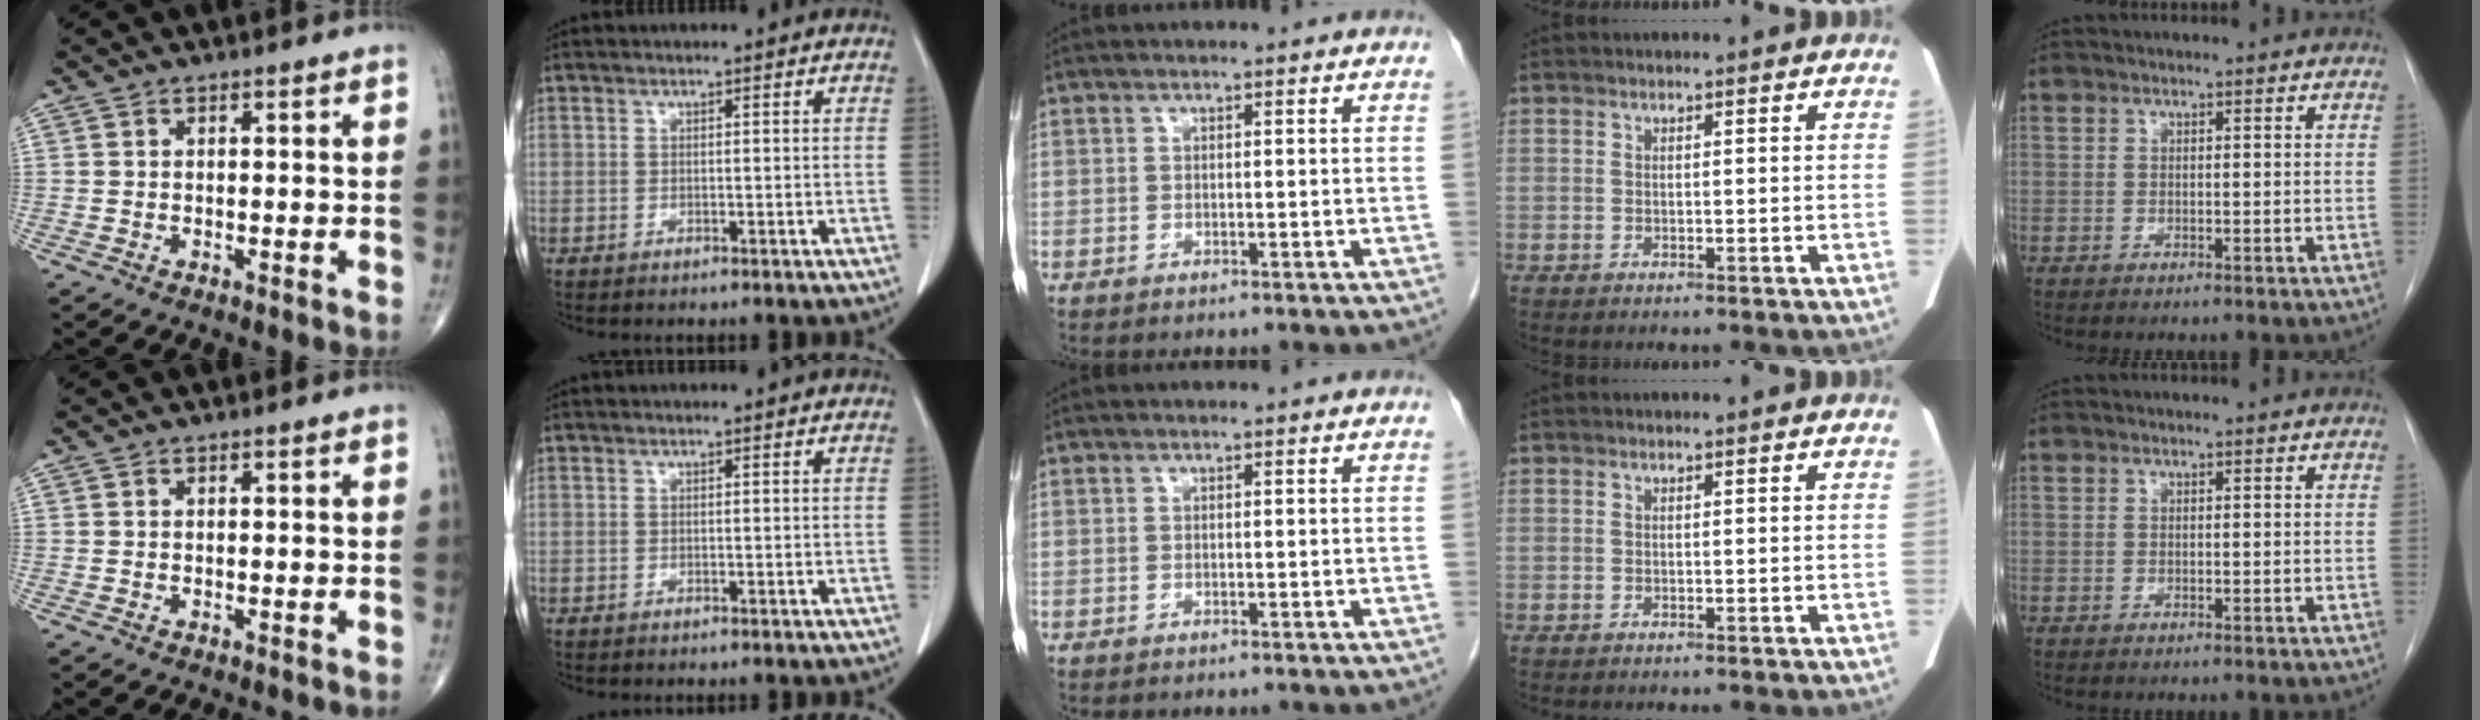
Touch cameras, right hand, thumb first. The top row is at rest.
{}